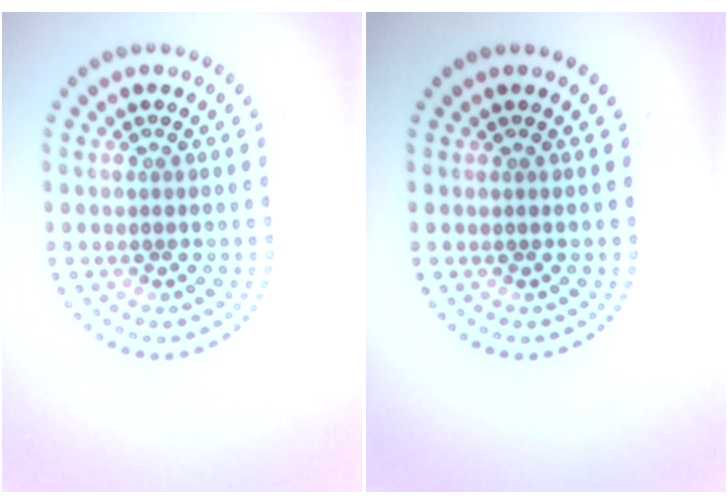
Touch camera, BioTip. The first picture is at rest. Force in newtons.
{"total": 0.0}